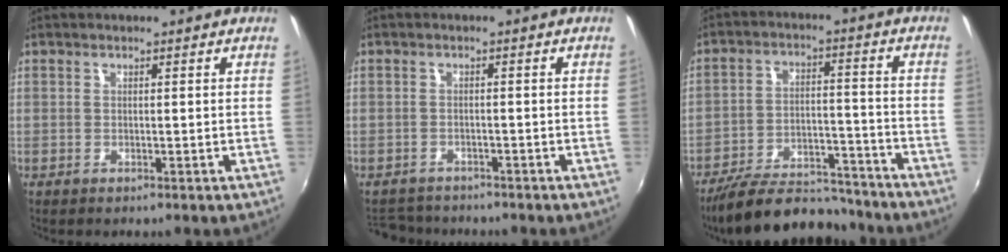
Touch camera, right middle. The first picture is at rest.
{"total": 5.8, "force": [-5.2, 2.2, 1.1], "torque": [-0.039, -0.004, -0.085]}
{"total": 17.4, "force": [-15.3, 5.3, 6.5], "torque": [-0.133, 0.004, -0.223]}